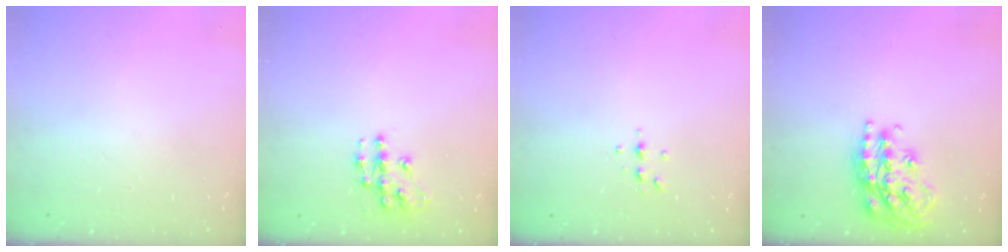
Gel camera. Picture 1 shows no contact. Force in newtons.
{"total": 9.7, "press": 9.7, "slide": 0.7}
{"total": 4.4, "press": 4.3, "slide": 0.5}
{"total": 19.4, "press": 19.4, "slide": 1.4}